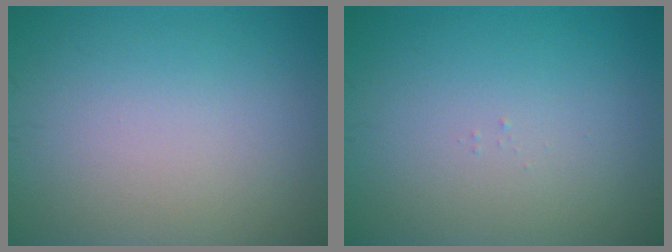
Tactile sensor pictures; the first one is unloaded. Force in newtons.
{"total": 0.0}